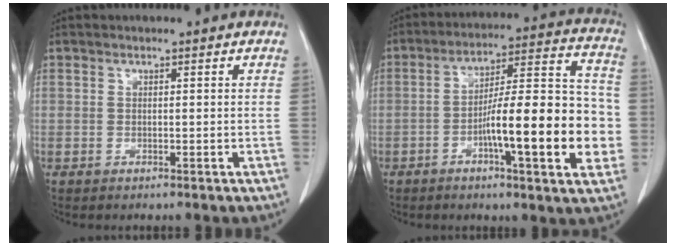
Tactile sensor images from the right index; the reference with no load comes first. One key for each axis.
{"total": 17.5, "fx": -4.1, "fy": 2.8, "fz": 16.7, "tx": -0.248, "ty": 0.017, "tz": -0.062}